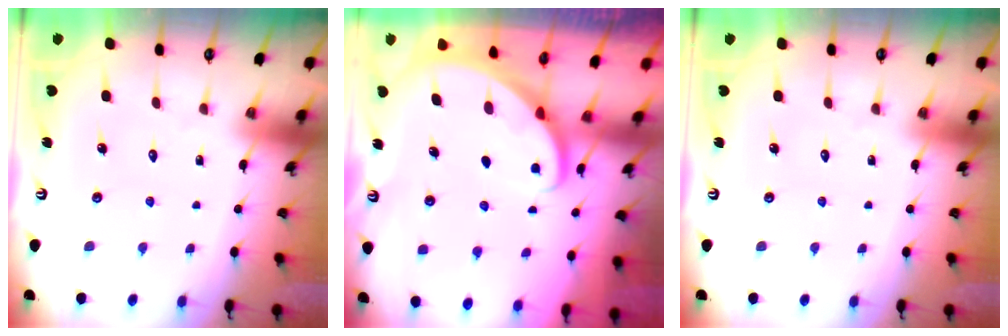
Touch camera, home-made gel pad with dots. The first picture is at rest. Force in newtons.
{"total": 2.4, "press": 2.4, "slide": 0.2}
{"total": 0.0}